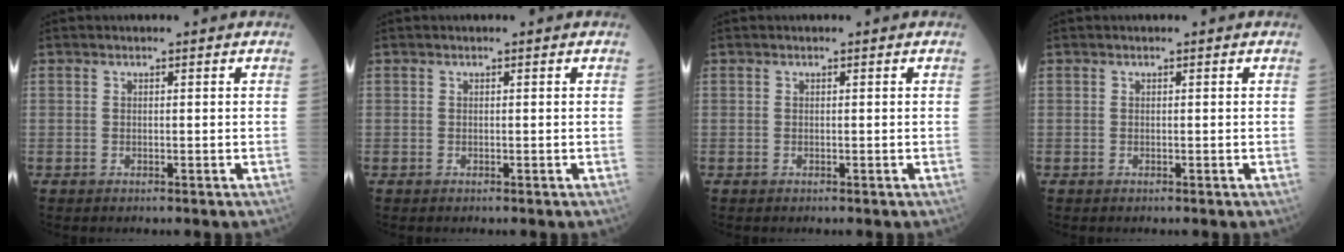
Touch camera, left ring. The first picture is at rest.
{"total": 0.0}
{"total": 0.0}
{"total": 0.0}